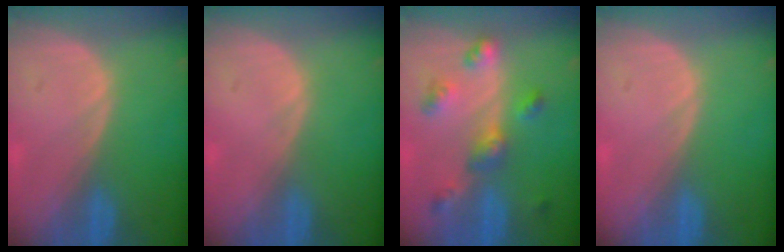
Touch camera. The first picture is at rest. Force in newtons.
{"total": 0.0}
{"total": 6.6, "press": 5.8, "slide": 3.2}
{"total": 0.0}